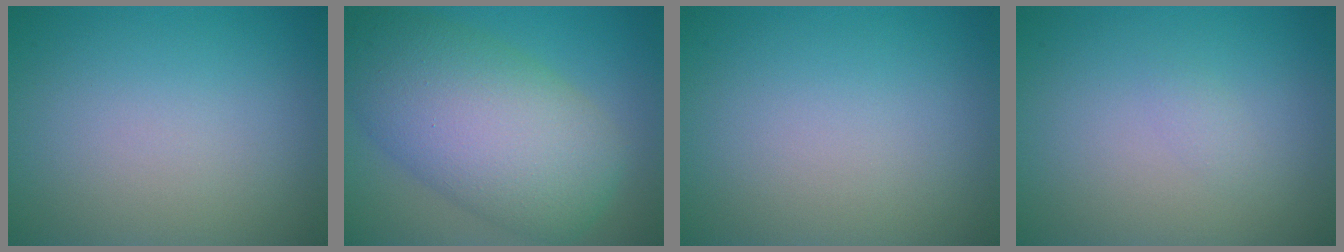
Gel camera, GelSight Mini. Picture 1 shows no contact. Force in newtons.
{"total": 10.7, "press": 10.7, "slide": 0.3}
{"total": 0.0}
{"total": 0.7, "press": 0.7, "slide": 0.1}